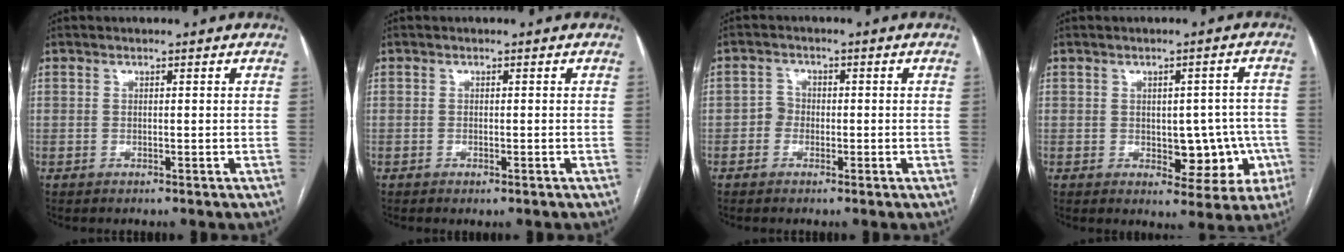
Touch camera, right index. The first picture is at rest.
{"total": 0.7, "force": [-0.5, 0.1, 0.5], "torque": [-0.012, -0.003, -0.005]}
{"total": 2.0, "force": [-0.6, 1.9, 0.5], "torque": [0.000, 0.010, -0.015]}
{"total": 8.1, "force": [-1.6, 4.6, 6.4], "torque": [-0.057, 0.020, -0.008]}